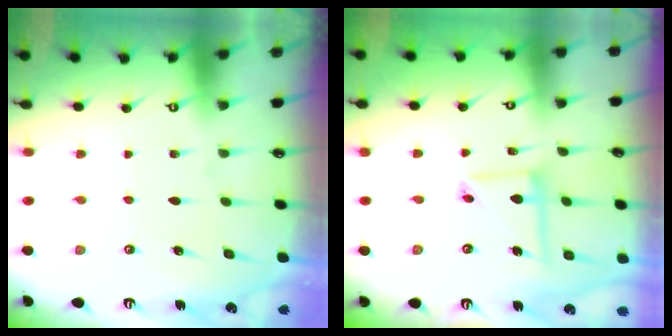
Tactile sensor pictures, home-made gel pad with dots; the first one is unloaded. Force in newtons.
{"total": 9.2, "press": 9.2, "slide": 0.8}